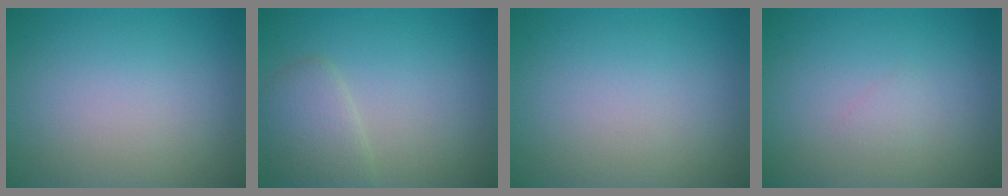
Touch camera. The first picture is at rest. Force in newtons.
{"total": 2.7, "press": 2.7, "slide": 0.1}
{"total": 0.0}
{"total": 0.6, "press": 0.6, "slide": 0.1}